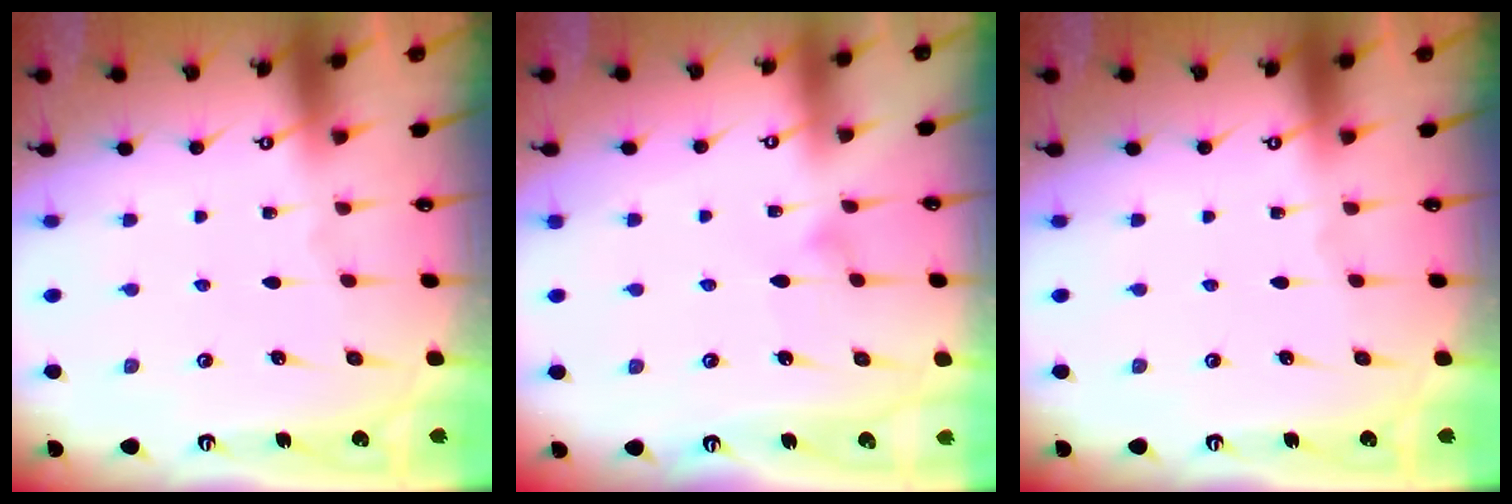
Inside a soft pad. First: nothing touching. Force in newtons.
{"total": 3.5, "press": 3.5, "slide": 0.2}
{"total": 0.0}